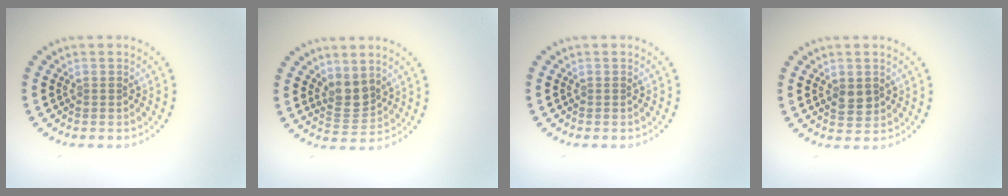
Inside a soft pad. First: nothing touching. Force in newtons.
{"total": 2.6, "press": 2.1, "slide": 1.4}
{"total": 0.0}
{"total": 1.8, "press": 1.8, "slide": 0.1}